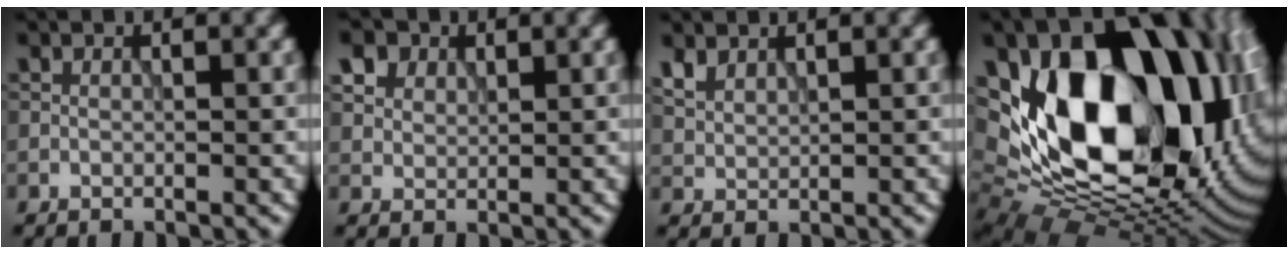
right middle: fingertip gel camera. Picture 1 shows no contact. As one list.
[{"total": 5.1, "force": [3.1, 3.4, 2.3], "torque": [-0.070, 0.003, 0.053]}, {"total": 2.2, "force": [1.5, 1.1, 1.0], "torque": [-0.030, 0.004, 0.035]}, {"total": 20.7, "force": [2.4, 13.4, 15.6], "torque": [-0.259, -0.011, 0.057]}]